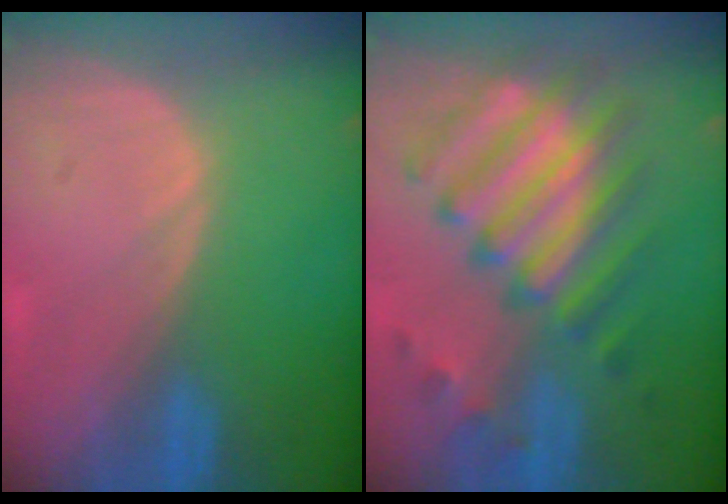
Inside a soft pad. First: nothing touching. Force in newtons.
{"total": 10.5, "press": 10.1, "slide": 2.8}